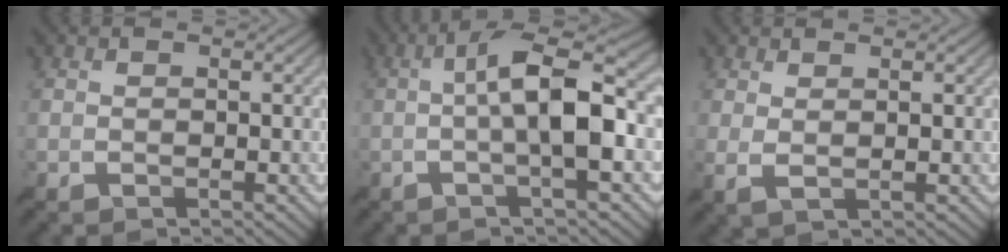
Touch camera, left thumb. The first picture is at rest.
{"total": 10.5, "force": [-0.6, 2.2, 10.3], "torque": [-0.157, 0.019, -0.023]}
{"total": 2.5, "force": [0.9, 0.5, 2.3], "torque": [-0.047, 0.004, 0.017]}